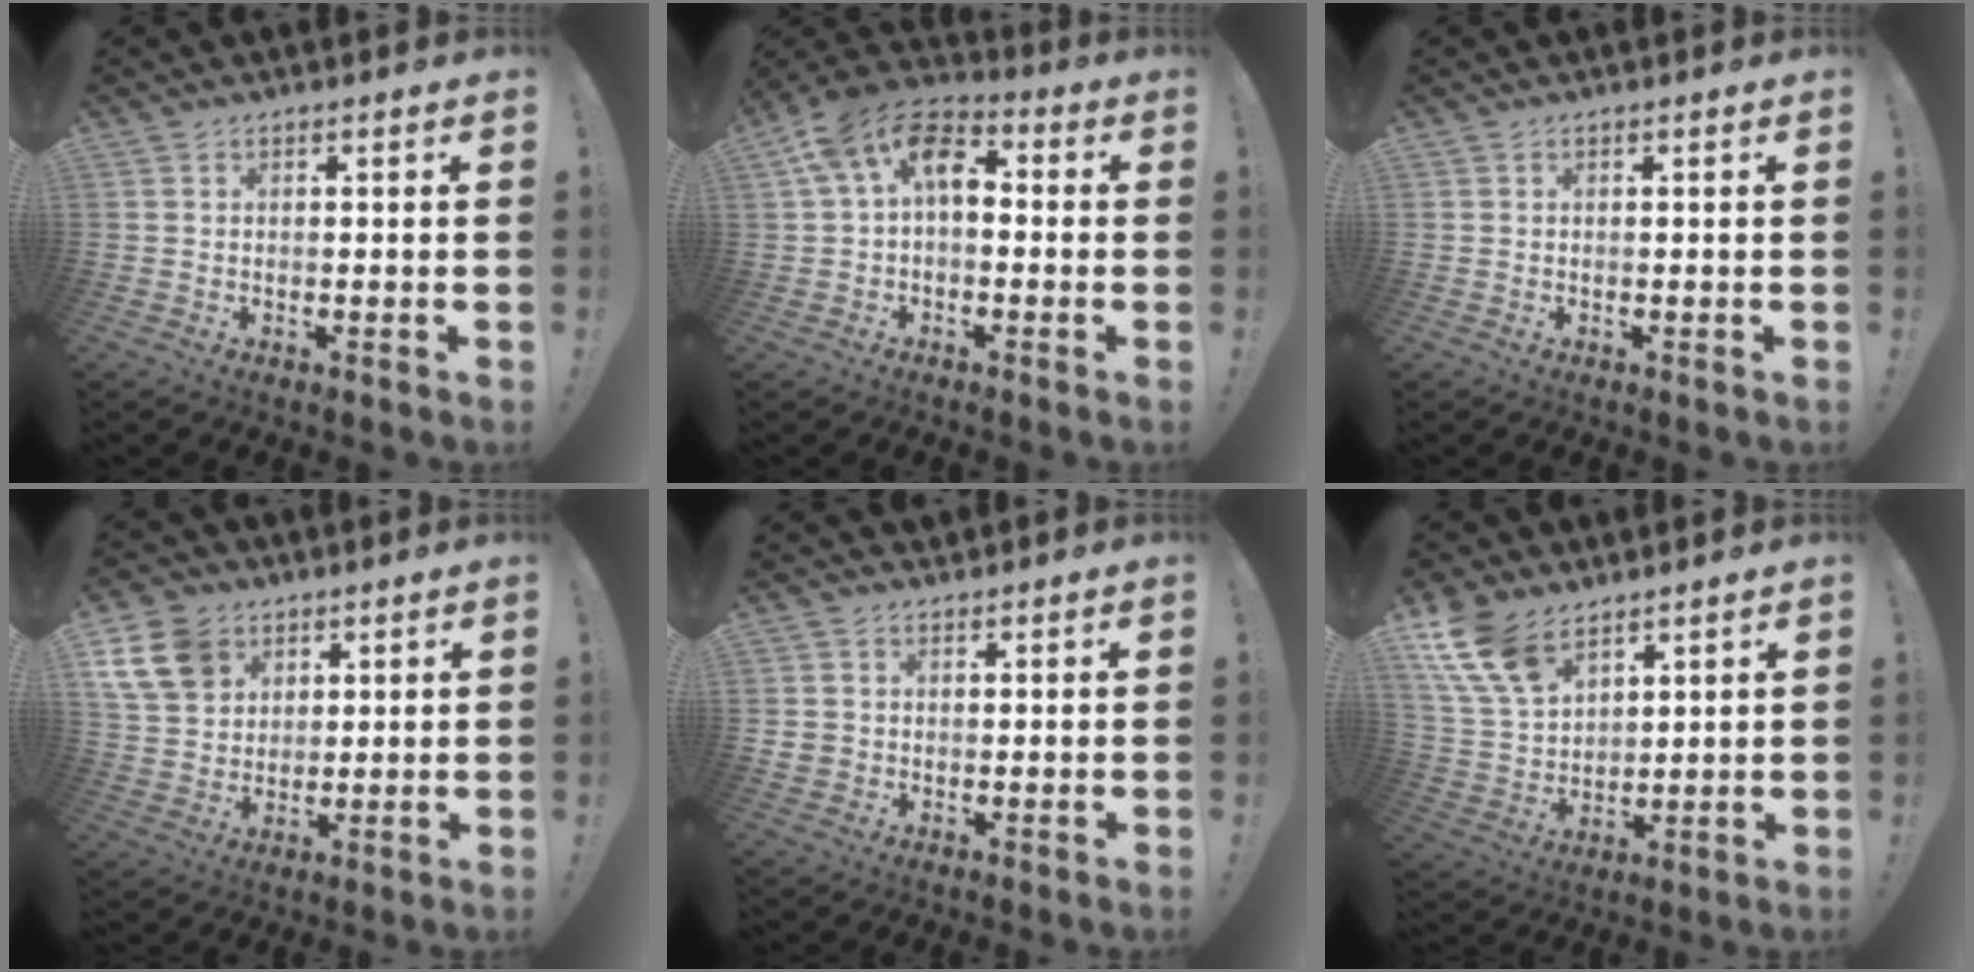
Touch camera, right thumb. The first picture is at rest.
{"total": 12.6, "force": [2.2, 7.9, 9.5], "torque": [-0.183, 0.010, 0.041]}
{"total": 0.0}
{"total": 13.6, "force": [6.6, 10.2, 6.1], "torque": [-0.111, -0.028, 0.136]}
{"total": 3.3, "force": [1.7, 2.9, 0.4], "torque": [-0.009, -0.006, 0.033]}
{"total": 13.7, "force": [9.1, 7.4, 7.2], "torque": [-0.163, -0.047, 0.175]}